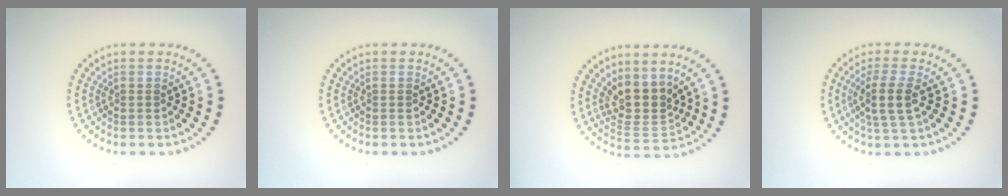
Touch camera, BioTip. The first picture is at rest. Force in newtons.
{"total": 0.0}
{"total": 3.8, "press": 3.0, "slide": 2.4}
{"total": 2.9, "press": 2.4, "slide": 1.6}